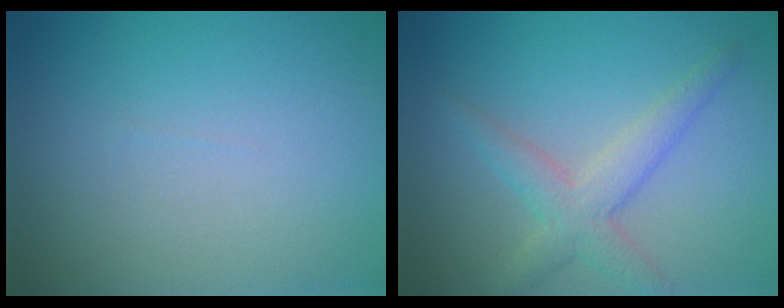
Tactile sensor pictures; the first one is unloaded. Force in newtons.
{"total": 3.1, "press": 3.1, "slide": 0.1}